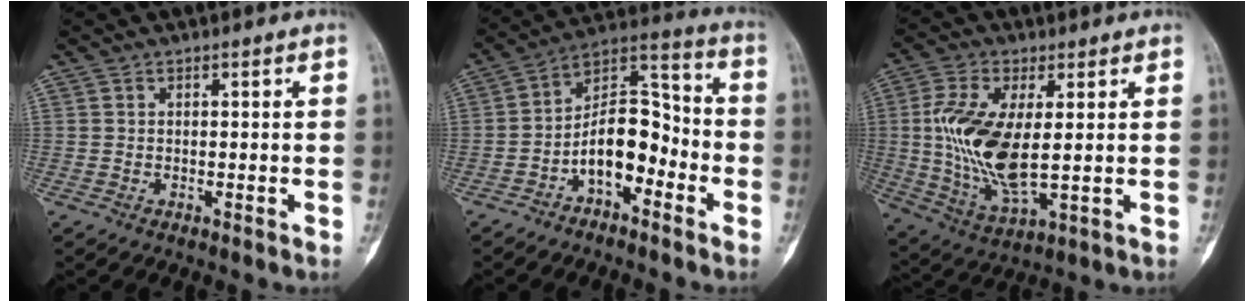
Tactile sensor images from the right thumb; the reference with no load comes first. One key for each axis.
{"total": 12.3, "fx": -4.6, "fy": 6.8, "fz": 9.2, "tx": -0.132, "ty": 0.065, "tz": -0.087}
{"total": 15.3, "fx": 1.2, "fy": 6.6, "fz": 13.7, "tx": -0.290, "ty": -0.015, "tz": 0.032}